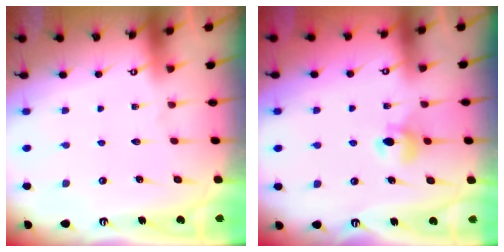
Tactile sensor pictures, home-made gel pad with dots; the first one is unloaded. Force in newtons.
{"total": 6.0, "press": 6.0, "slide": 0.8}